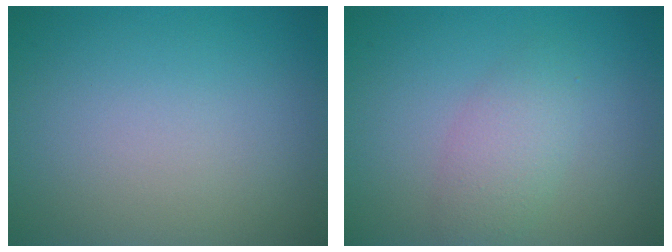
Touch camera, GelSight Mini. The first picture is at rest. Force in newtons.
{"total": 2.6, "press": 2.6, "slide": 0.0}